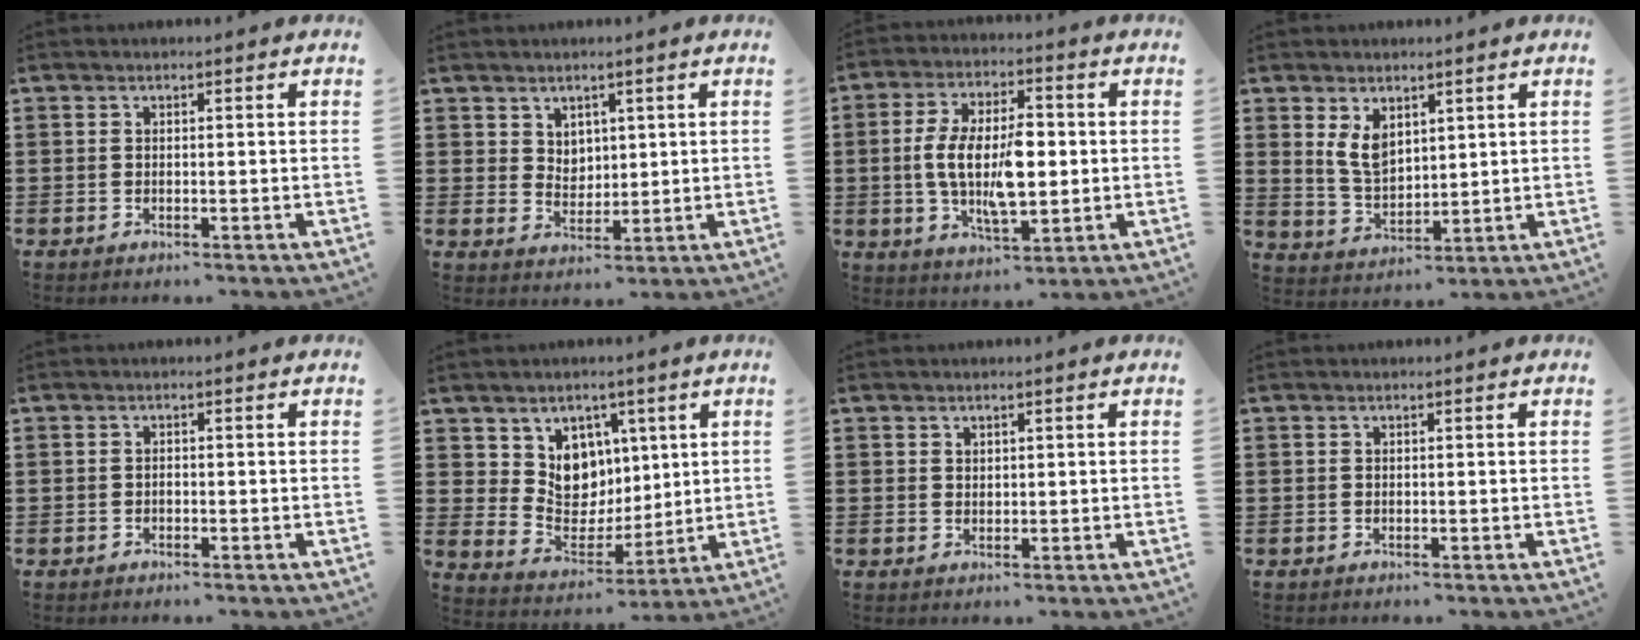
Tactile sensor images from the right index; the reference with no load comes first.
{"total": 3.6, "force": [2.4, 2.6, 0.4], "torque": [-0.020, 0.006, 0.044]}
{"total": 11.1, "force": [-0.2, 4.8, 10.1], "torque": [-0.217, -0.001, -0.009]}
{"total": 5.5, "force": [2.6, 3.6, 3.2], "torque": [-0.081, 0.004, 0.048]}
{"total": 0.5, "force": [-0.3, 0.2, 0.3], "torque": [-0.009, -0.002, -0.007]}
{"total": 7.8, "force": [3.7, 6.7, 1.5], "torque": [-0.051, -0.033, 0.071]}
{"total": 1.1, "force": [0.9, 0.6, 0.2], "torque": [-0.004, 0.002, 0.018]}
{"total": 0.0}